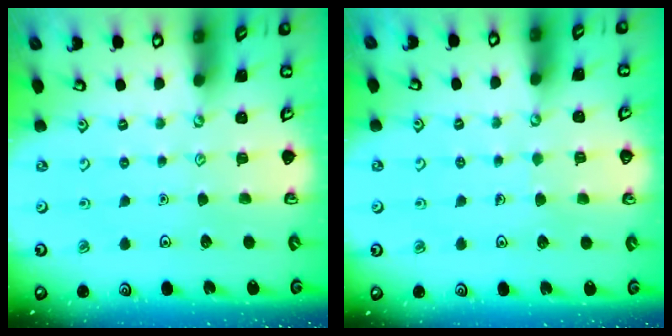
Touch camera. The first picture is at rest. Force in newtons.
{"total": 2.9, "press": 2.9, "slide": 0.2}